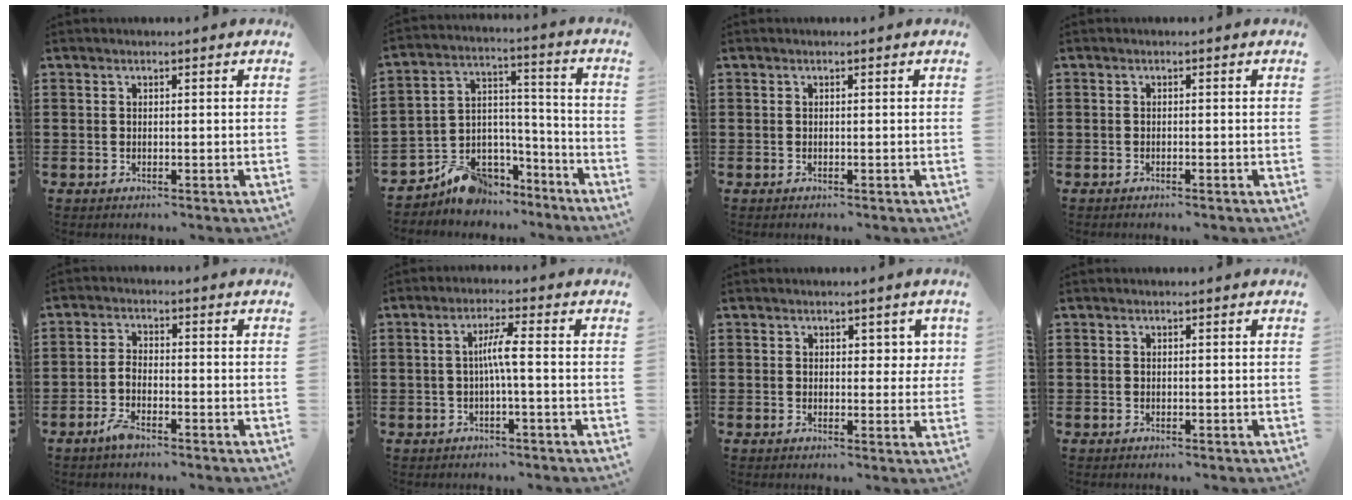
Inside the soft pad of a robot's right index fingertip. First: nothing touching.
{"total": 9.1, "force": [-7.3, 4.8, 2.3], "torque": [-0.049, 0.031, -0.134]}
{"total": 0.0}
{"total": 0.5, "force": [-0.5, 0.0, 0.2], "torque": [-0.005, 0.000, -0.011]}
{"total": 3.0, "force": [-2.0, 1.0, 2.0], "torque": [-0.051, 0.001, -0.042]}
{"total": 3.9, "force": [-0.4, 0.1, 3.9], "torque": [-0.073, 0.000, -0.012]}
{"total": 2.9, "force": [1.4, 2.0, 1.5], "torque": [-0.012, 0.002, 0.018]}
{"total": 0.0}